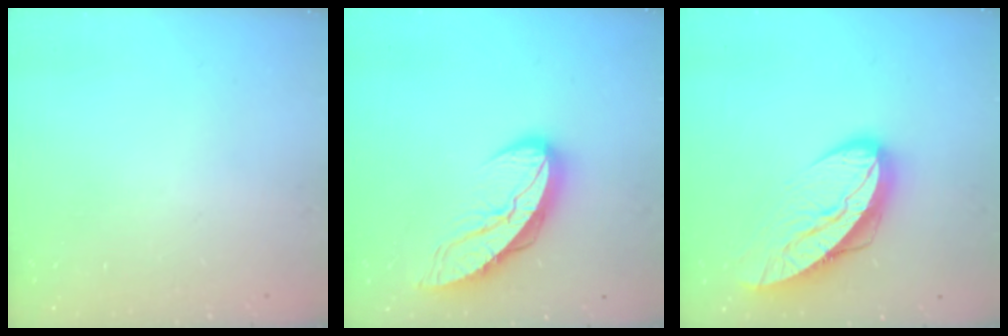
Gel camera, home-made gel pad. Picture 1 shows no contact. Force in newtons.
{"total": 10.7, "press": 10.6, "slide": 1.1}
{"total": 14.8, "press": 14.8, "slide": 1.3}